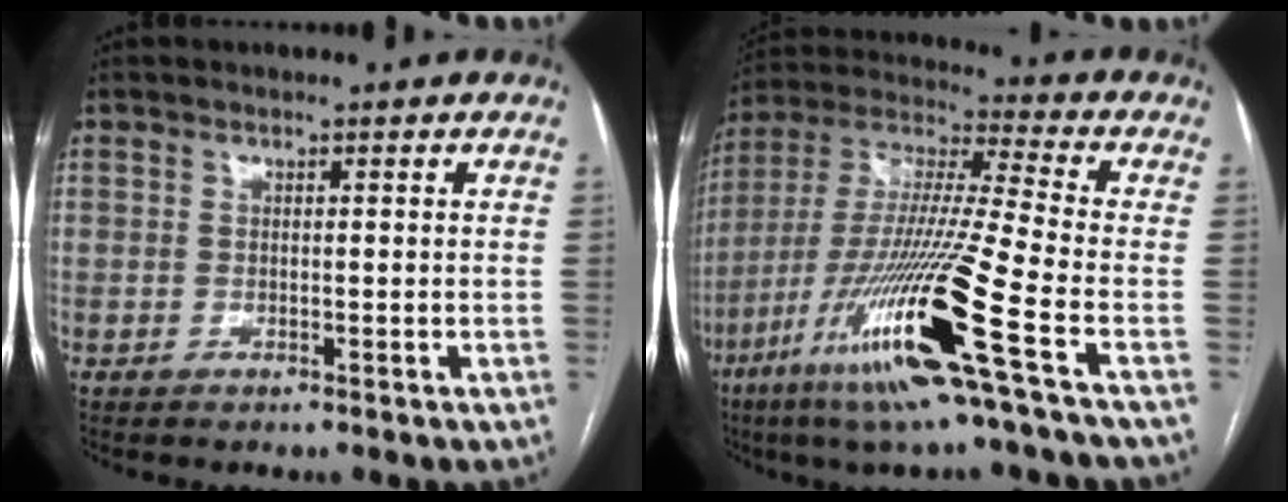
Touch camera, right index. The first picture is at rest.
{"total": 20.5, "force": [-8.9, -1.0, 18.4], "torque": [-0.387, -0.042, -0.177]}